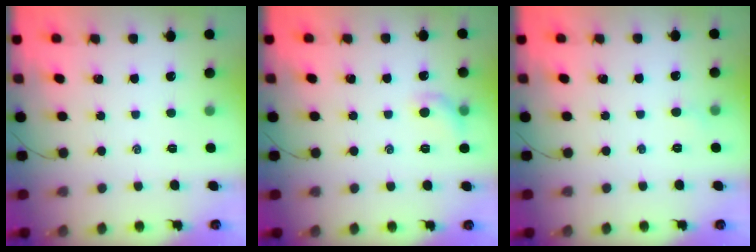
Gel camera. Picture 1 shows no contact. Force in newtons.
{"total": 6.9, "press": 6.8, "slide": 1.3}
{"total": 2.7, "press": 2.6, "slide": 0.9}